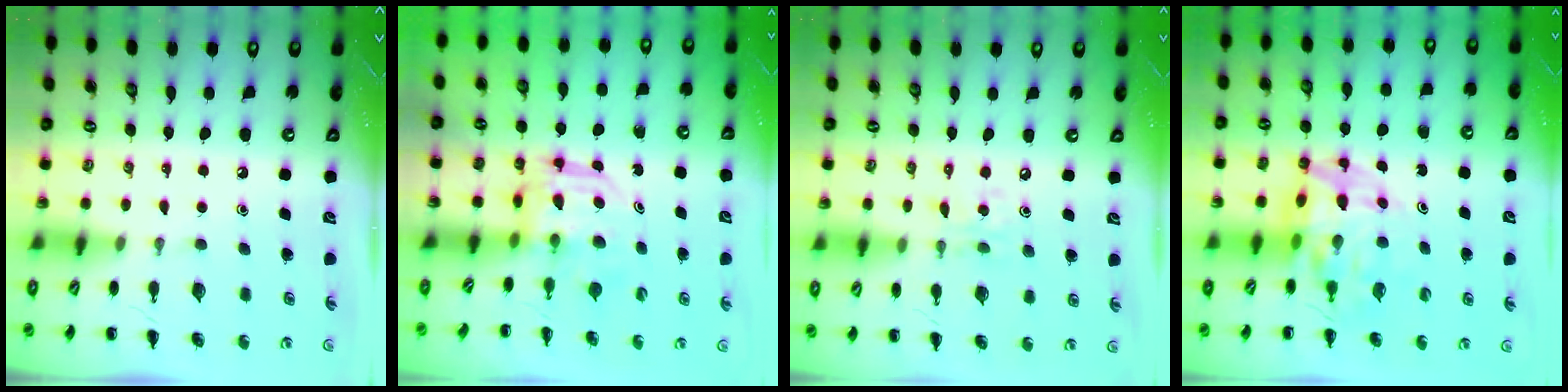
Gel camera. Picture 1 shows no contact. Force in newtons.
{"total": 3.0, "press": 3.0, "slide": 0.2}
{"total": 5.1, "press": 4.9, "slide": 1.2}
{"total": 11.0, "press": 10.5, "slide": 3.2}